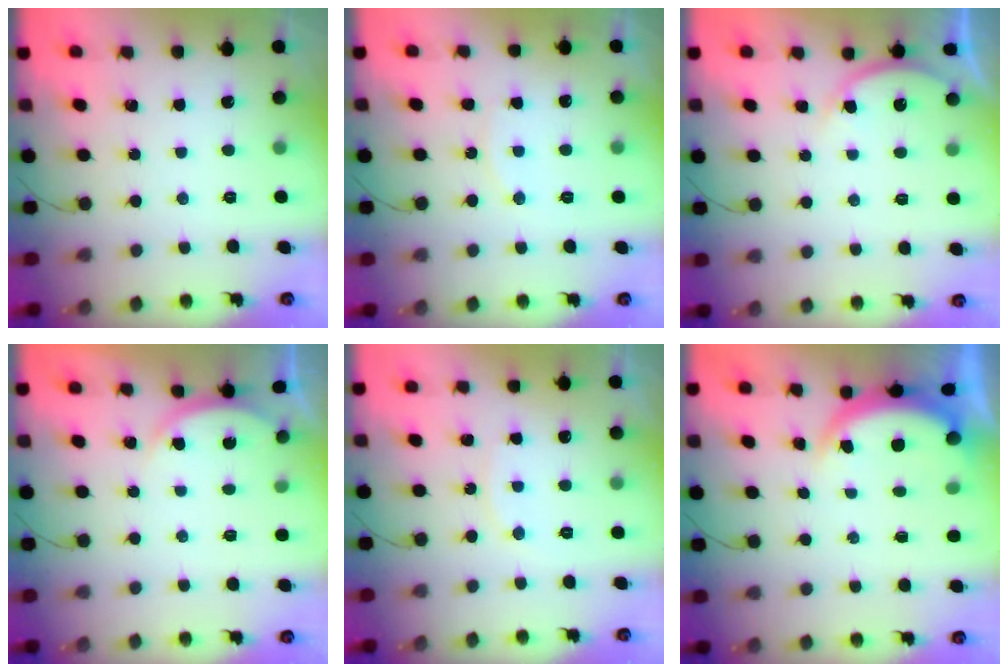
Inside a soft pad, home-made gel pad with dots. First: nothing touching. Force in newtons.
{"total": 6.3, "press": 6.3, "slide": 0.2}
{"total": 4.1, "press": 4.0, "slide": 0.6}
{"total": 2.4, "press": 2.4, "slide": 0.3}
{"total": 6.6, "press": 6.6, "slide": 0.3}
{"total": 4.9, "press": 4.8, "slide": 0.8}